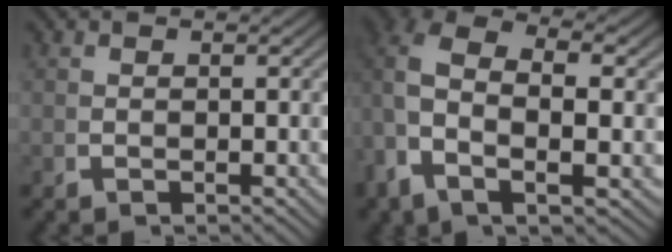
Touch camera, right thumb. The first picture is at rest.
{"total": 7.6, "force": [0.8, 4.3, 6.2], "torque": [-0.161, -0.027, 0.019]}